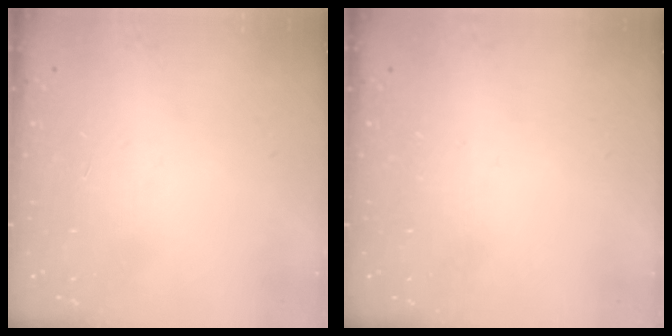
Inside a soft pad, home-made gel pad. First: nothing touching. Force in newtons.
{"total": 0.0}